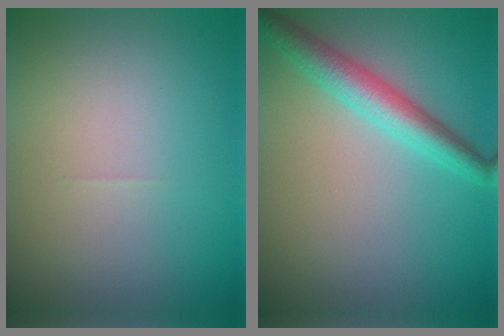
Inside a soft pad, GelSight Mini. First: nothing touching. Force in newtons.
{"total": 3.9, "press": 3.9, "slide": 0.0}